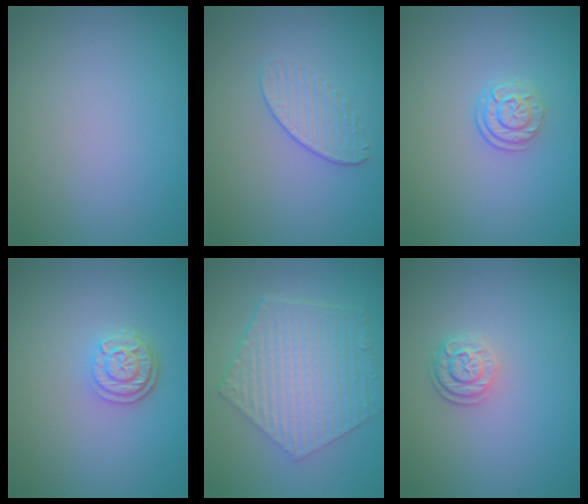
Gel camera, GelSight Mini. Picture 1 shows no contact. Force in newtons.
{"total": 1.6, "press": 1.1, "slide": 1.2}
{"total": 2.4, "press": 1.8, "slide": 1.7}
{"total": 2.8, "press": 2.3, "slide": 1.6}
{"total": 6.6, "press": 4.9, "slide": 4.4}
{"total": 2.1, "press": 1.8, "slide": 1.2}